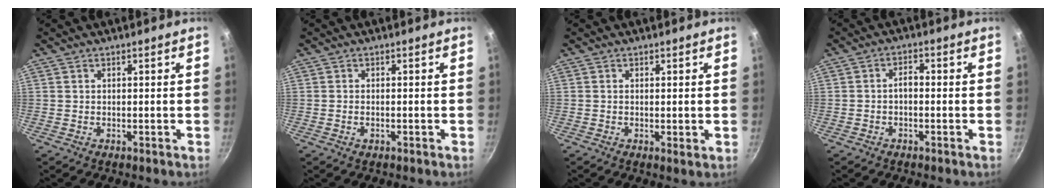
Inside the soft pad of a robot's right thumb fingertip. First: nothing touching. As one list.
[{"total": 1.0, "force": [-0.5, 0.5, 0.8], "torque": [-0.020, 0.004, -0.009]}, {"total": 1.3, "force": [0.0, 0.2, 1.2], "torque": [-0.022, -0.005, -0.001]}, {"total": 2.3, "force": [-0.7, 1.2, 1.8], "torque": [-0.028, 0.016, -0.015]}]